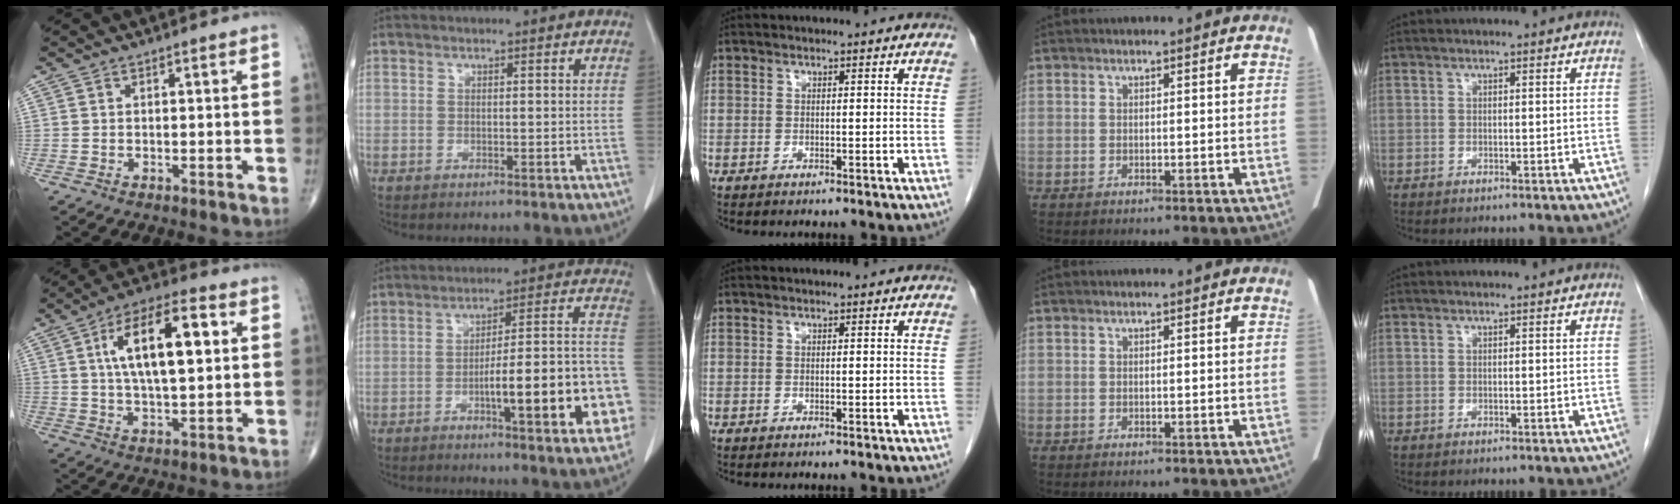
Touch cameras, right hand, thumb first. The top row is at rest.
{"thumb": {"total": 15.7, "force": [3.7, 6.3, 13.9], "torque": [-0.229, 0.007, 0.060]}, "index": {"total": 17.9, "force": [-5.8, 2.8, 16.8], "torque": [-0.170, 0.033, -0.072]}}